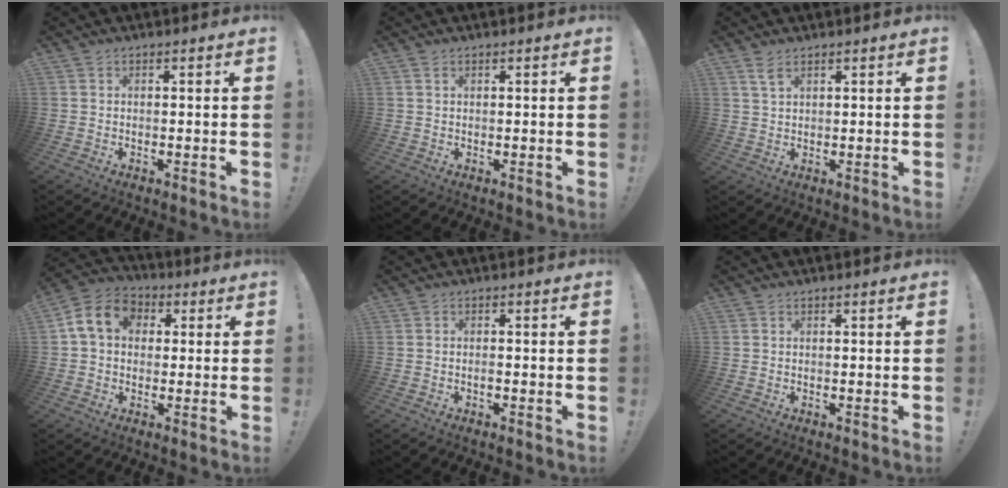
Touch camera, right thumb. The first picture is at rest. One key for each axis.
{"total": 0.9, "fx": 0.6, "fy": 0.3, "fz": 0.5, "tx": -0.014, "ty": 0.000, "tz": 0.013}
{"total": 3.6, "fx": 2.2, "fy": 1.4, "fz": 2.4, "tx": -0.038, "ty": -0.010, "tz": 0.040}
{"total": 11.7, "fx": 2.8, "fy": 9.0, "fz": 6.9, "tx": -0.115, "ty": 0.010, "tz": 0.058}
{"total": 0.9, "fx": -0.7, "fy": 0.2, "fz": 0.6, "tx": -0.009, "ty": 0.001, "tz": -0.013}
{"total": 0.0}